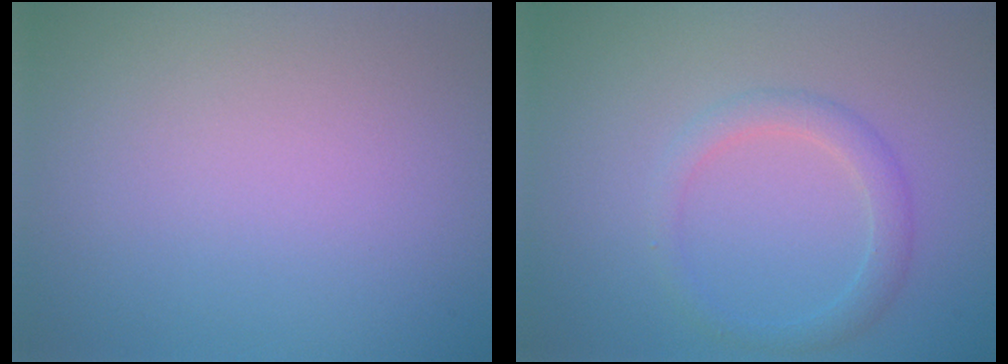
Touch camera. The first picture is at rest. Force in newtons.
{"total": 2.2, "press": 2.2, "slide": 0.2}